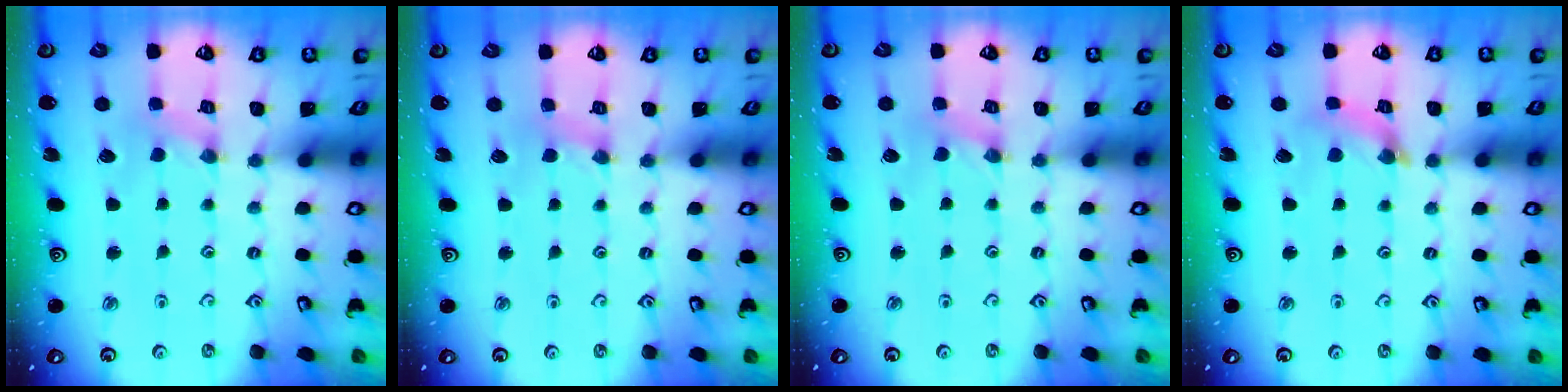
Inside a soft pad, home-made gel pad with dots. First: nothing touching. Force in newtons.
{"total": 1.9, "press": 1.8, "slide": 0.3}
{"total": 0.8, "press": 0.8, "slide": 0.1}
{"total": 4.2, "press": 4.2, "slide": 0.4}